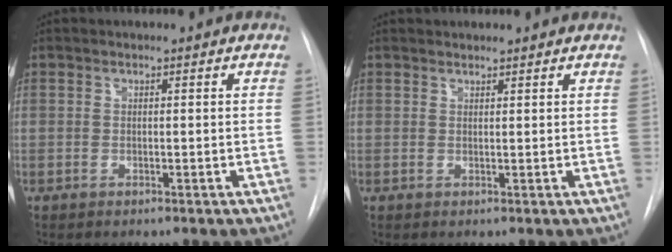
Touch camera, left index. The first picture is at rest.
{"total": 2.1, "force": [2.0, 0.4, 0.4], "torque": [-0.009, 0.020, 0.028]}